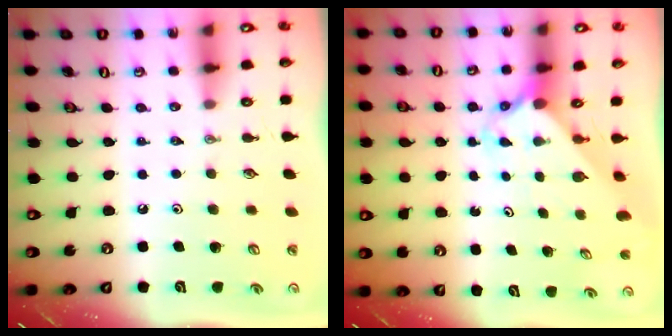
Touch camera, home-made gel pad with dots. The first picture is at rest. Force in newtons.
{"total": 2.2, "press": 2.2, "slide": 0.2}